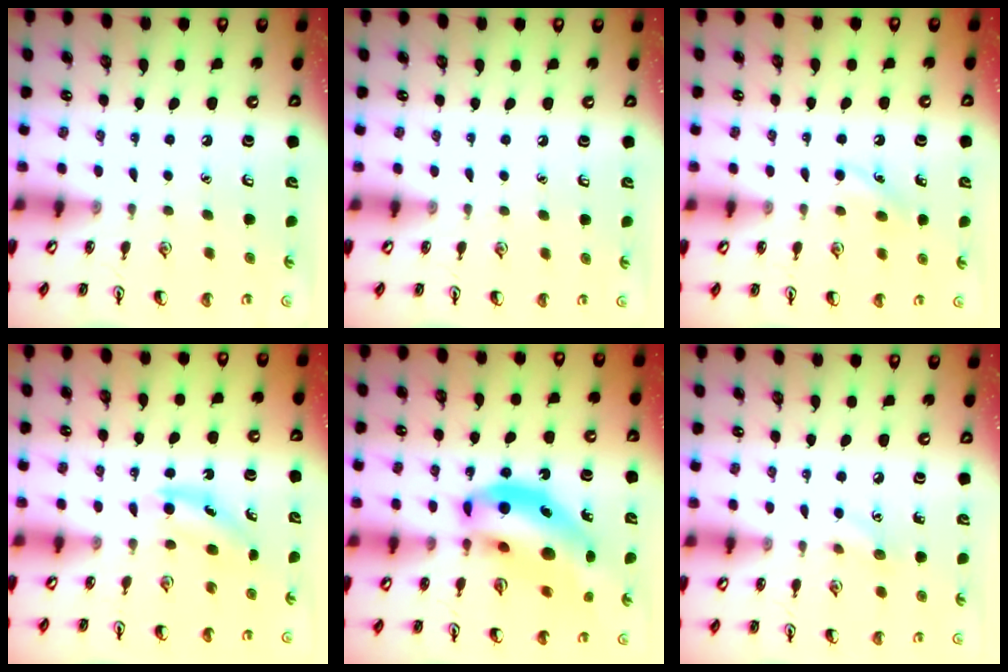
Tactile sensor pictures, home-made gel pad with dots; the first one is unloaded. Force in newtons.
{"total": 0.0}
{"total": 4.2, "press": 4.0, "slide": 1.3}
{"total": 4.0, "press": 3.9, "slide": 0.9}
{"total": 18.2, "press": 17.8, "slide": 4.1}
{"total": 5.8, "press": 5.6, "slide": 1.5}